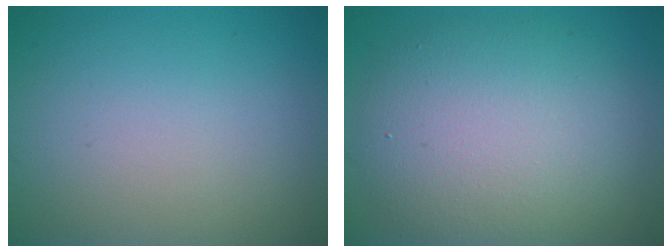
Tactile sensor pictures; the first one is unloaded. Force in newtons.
{"total": 8.7, "press": 8.6, "slide": 0.8}